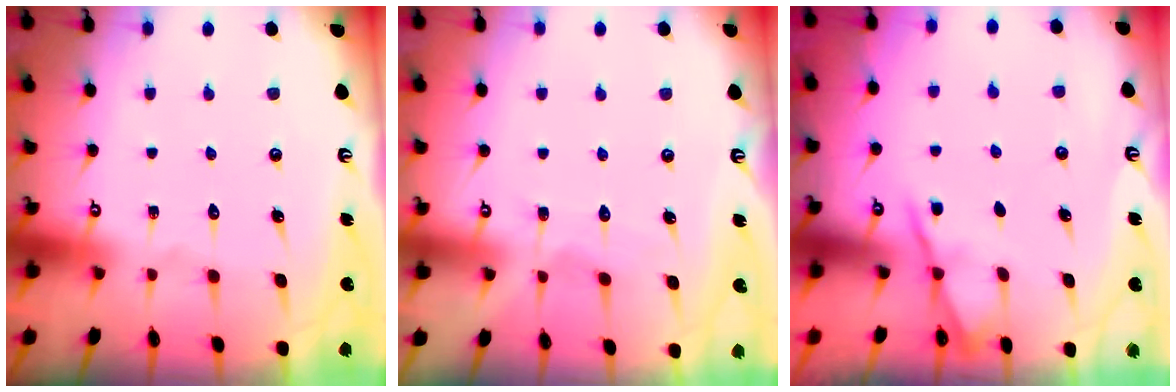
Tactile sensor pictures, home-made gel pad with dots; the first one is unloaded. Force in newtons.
{"total": 3.6, "press": 3.6, "slide": 0.4}
{"total": 2.8, "press": 2.8, "slide": 0.5}